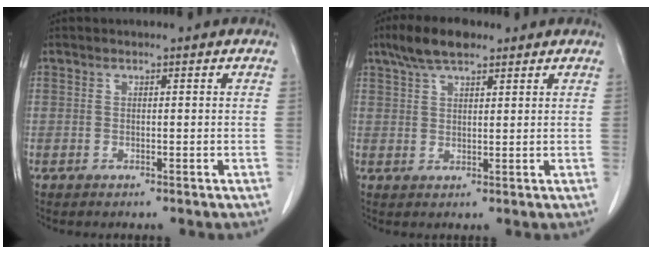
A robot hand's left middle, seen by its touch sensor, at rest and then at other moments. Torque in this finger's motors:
{"motor_torque": [0.06, -0.14, -0.24, -0.03]}